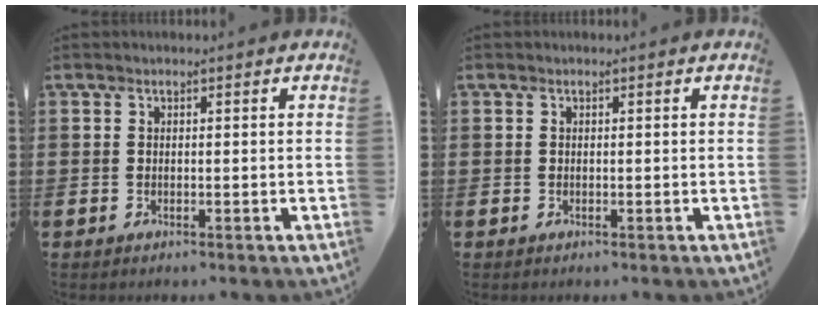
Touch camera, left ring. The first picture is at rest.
{"total": 0.0}